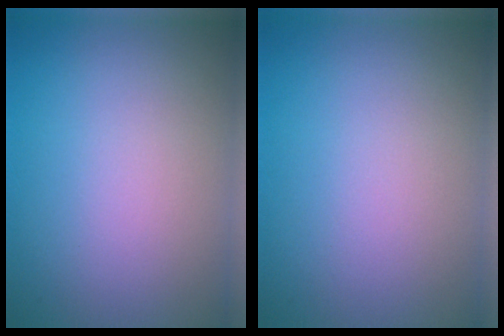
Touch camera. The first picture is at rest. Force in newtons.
{"total": 0.0}